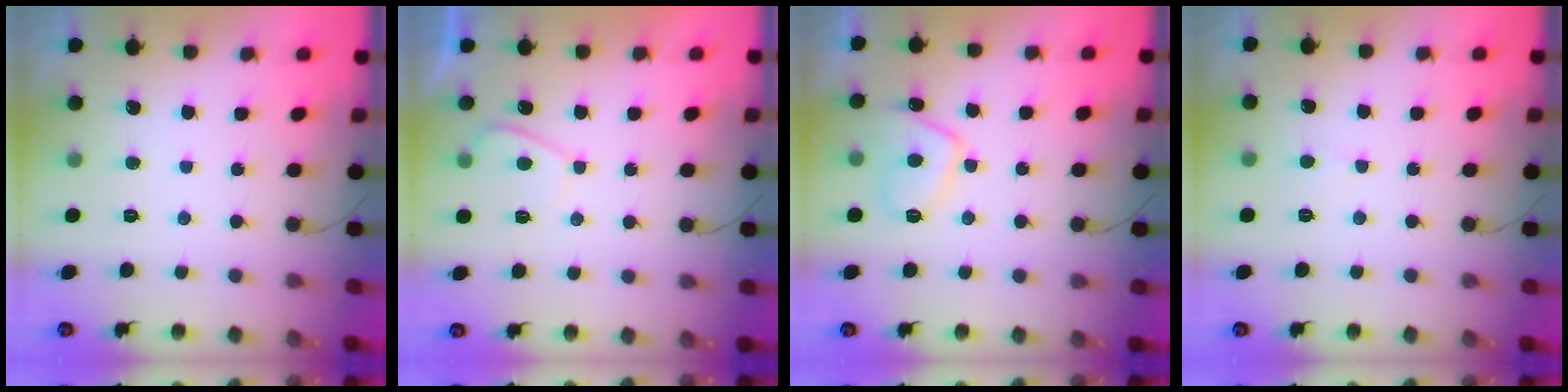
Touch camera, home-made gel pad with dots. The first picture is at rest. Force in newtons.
{"total": 3.1, "press": 3.1, "slide": 0.7}
{"total": 7.5, "press": 7.3, "slide": 1.5}
{"total": 2.9, "press": 2.9, "slide": 0.4}